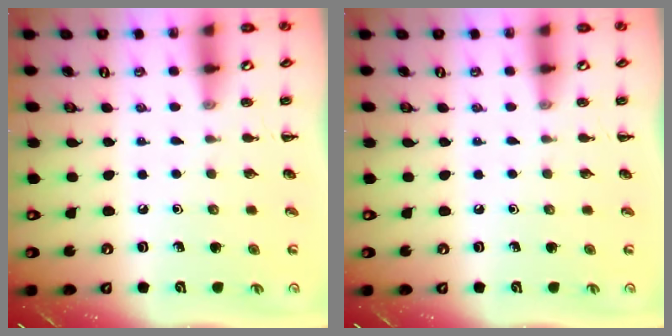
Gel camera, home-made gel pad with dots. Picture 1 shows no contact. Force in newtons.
{"total": 0.0}